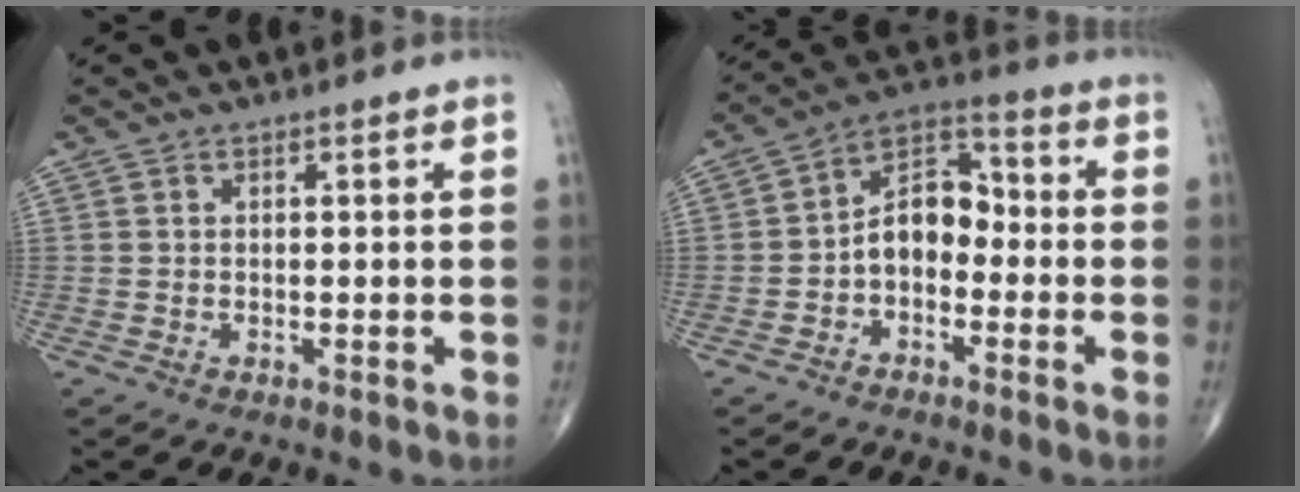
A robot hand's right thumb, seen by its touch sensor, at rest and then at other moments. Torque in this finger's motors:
{"motor_torque": [1.29, 1.17, 0.70, -0.40, 0.09]}